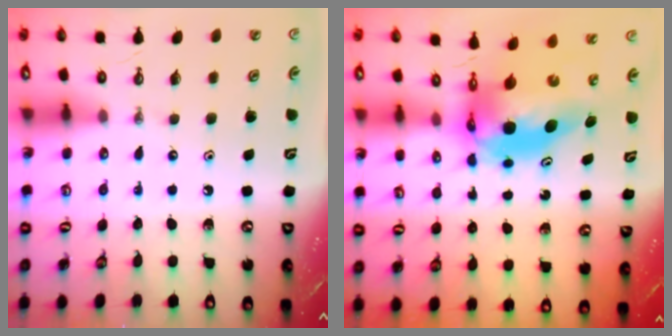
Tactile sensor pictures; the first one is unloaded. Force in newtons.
{"total": 7.9, "press": 7.9, "slide": 0.8}